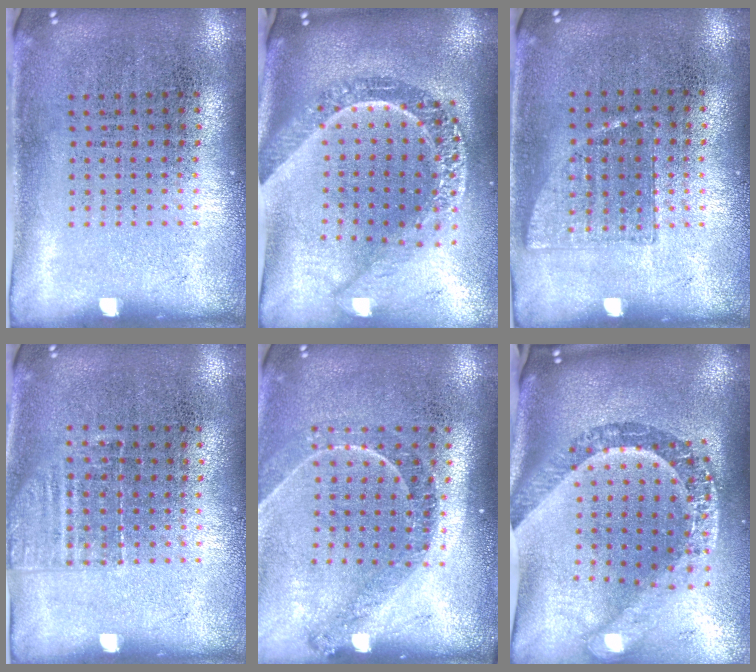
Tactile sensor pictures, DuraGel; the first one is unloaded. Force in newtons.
{"total": 2.7, "press": 2.2, "slide": 1.6}
{"total": 0.7, "press": 0.7, "slide": 0.3}
{"total": 1.3, "press": 1.1, "slide": 0.6}
{"total": 1.2, "press": 1.2, "slide": 0.1}
{"total": 3.4, "press": 2.5, "slide": 2.4}